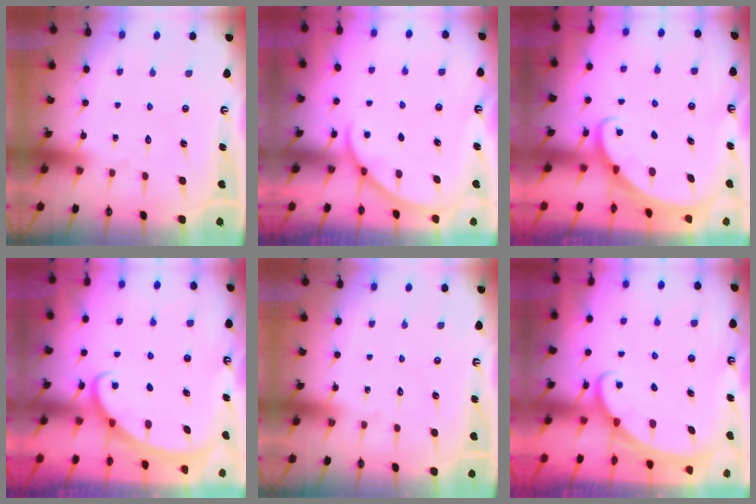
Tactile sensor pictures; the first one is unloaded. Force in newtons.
{"total": 2.5, "press": 2.5, "slide": 0.2}
{"total": 1.7, "press": 1.7, "slide": 0.1}
{"total": 2.3, "press": 2.3, "slide": 0.4}
{"total": 0.0}
{"total": 1.7, "press": 1.7, "slide": 0.1}